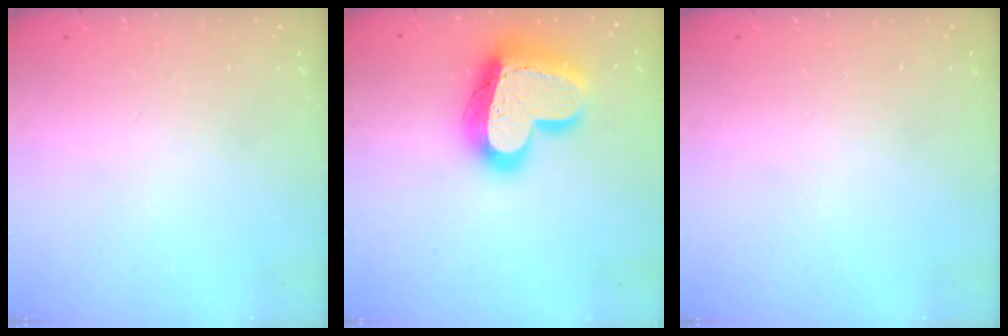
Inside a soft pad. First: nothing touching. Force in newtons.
{"total": 23.4, "press": 23.3, "slide": 1.9}
{"total": 0.0}